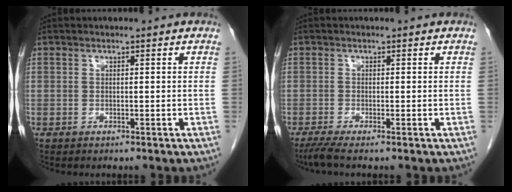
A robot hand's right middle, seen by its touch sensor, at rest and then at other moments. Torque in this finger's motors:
{"motor_torque": [0.38, -0.25, 0.02, 0.00]}